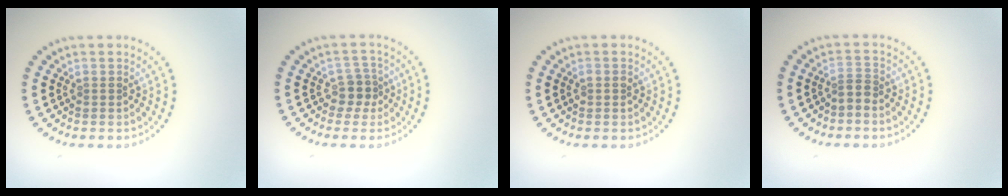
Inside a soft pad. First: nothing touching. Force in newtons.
{"total": 2.0, "press": 1.6, "slide": 1.2}
{"total": 1.0, "press": 1.0, "slide": 0.2}
{"total": 1.4, "press": 0.9, "slide": 1.1}